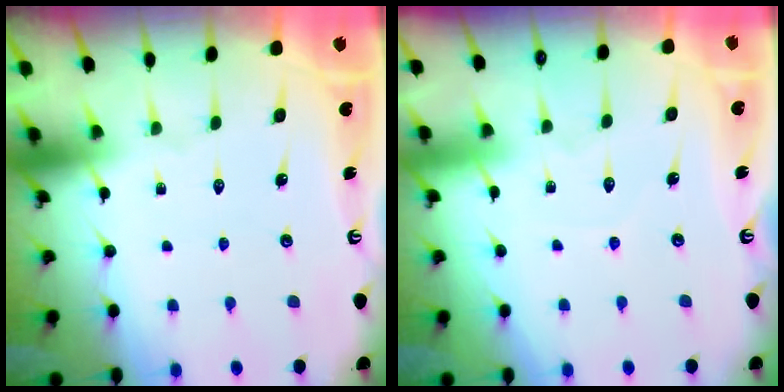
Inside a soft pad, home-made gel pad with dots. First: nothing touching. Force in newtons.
{"total": 3.1, "press": 3.1, "slide": 0.3}